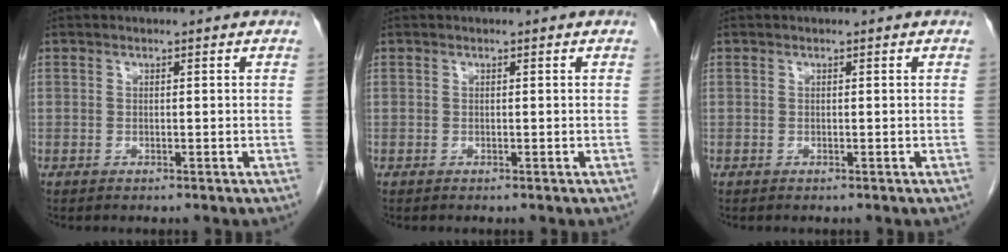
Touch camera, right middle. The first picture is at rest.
{"total": 0.0}
{"total": 0.0}